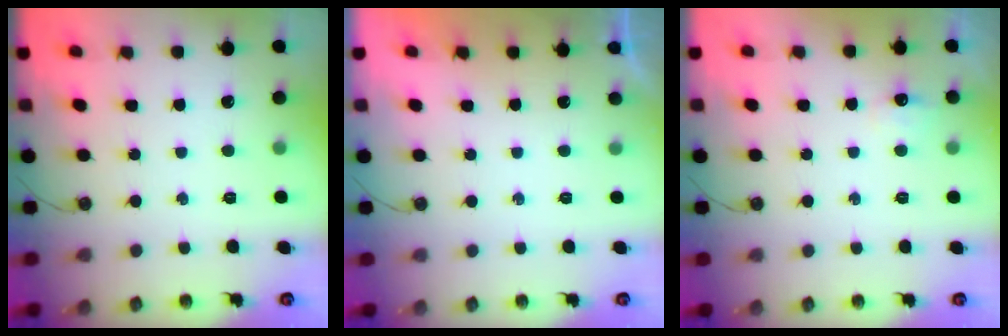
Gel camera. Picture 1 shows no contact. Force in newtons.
{"total": 0.0}
{"total": 5.0, "press": 4.9, "slide": 0.8}